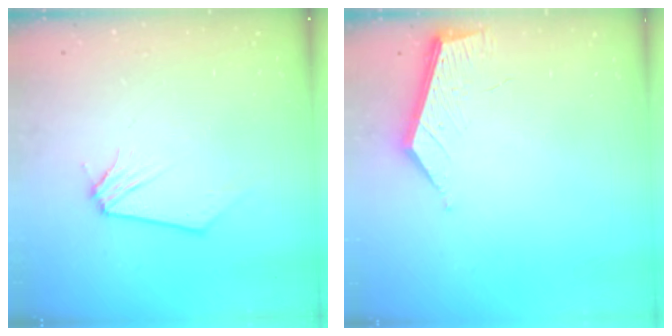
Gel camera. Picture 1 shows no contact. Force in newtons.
{"total": 4.5, "press": 4.5, "slide": 0.2}